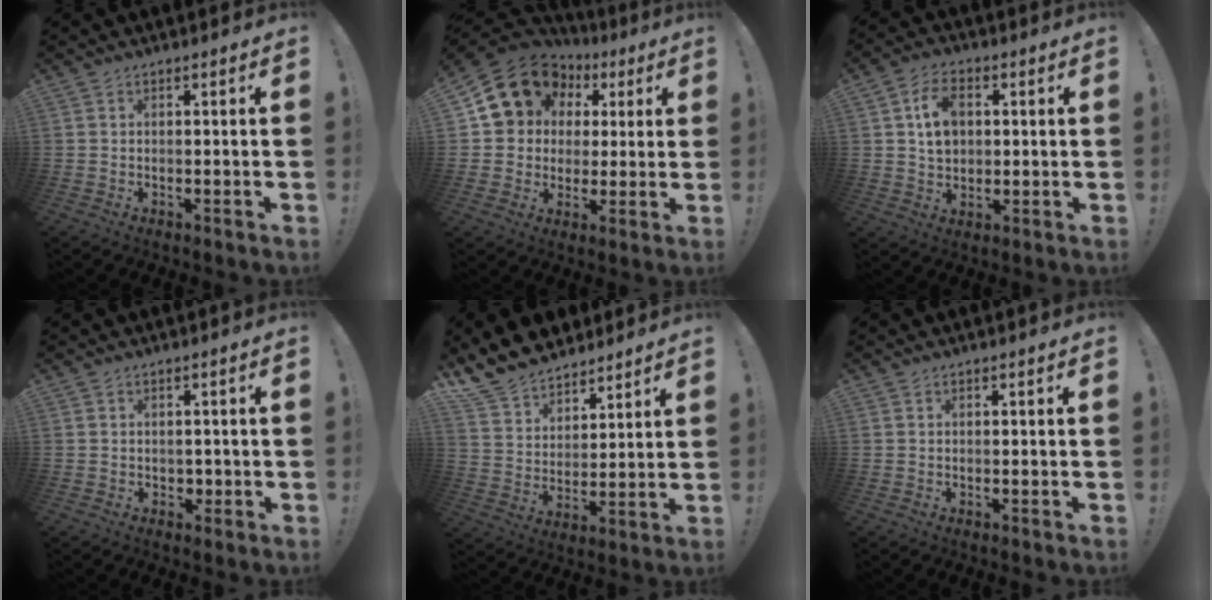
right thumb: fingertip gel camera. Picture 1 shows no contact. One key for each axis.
{"total": 15.0, "fx": 6.1, "fy": 12.7, "fz": 5.4, "tx": -0.077, "ty": -0.029, "tz": 0.132}
{"total": 10.0, "fx": 2.3, "fy": 7.6, "fz": 6.1, "tx": -0.087, "ty": 0.002, "tz": 0.042}
{"total": 1.7, "fx": 0.0, "fy": 1.6, "fz": 0.4, "tx": 0.004, "ty": -0.003, "tz": -0.002}
{"total": 13.0, "fx": 11.3, "fy": 5.9, "fz": 2.2, "tx": -0.062, "ty": -0.092, "tz": 0.217}
{"total": 0.0}